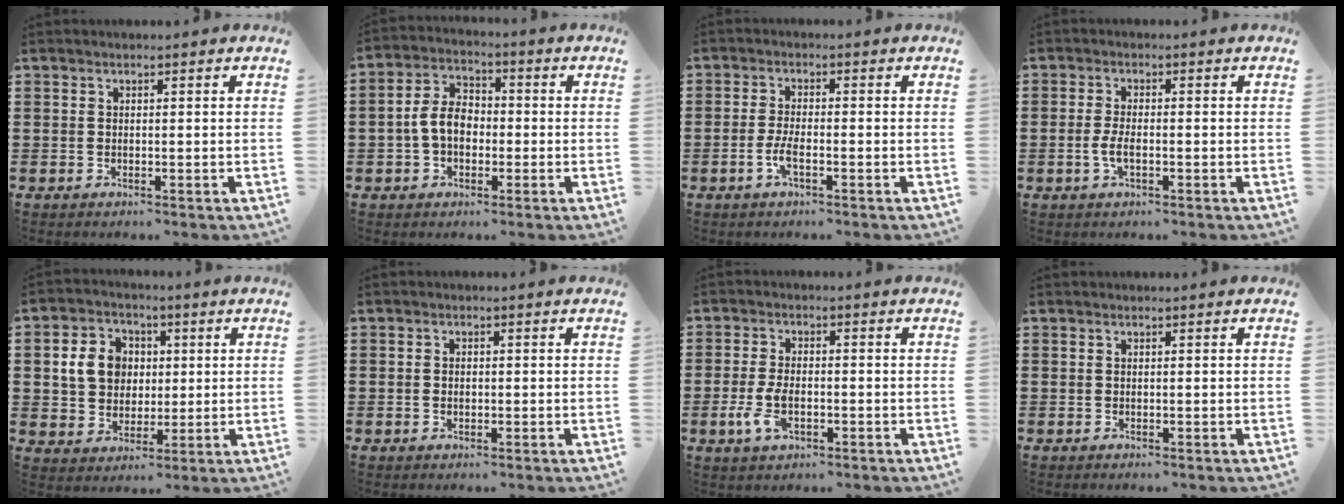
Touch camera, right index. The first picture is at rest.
{"total": 6.3, "force": [-0.9, 4.3, 4.5], "torque": [-0.107, 0.007, -0.024]}
{"total": 3.2, "force": [-1.3, 0.7, 2.8], "torque": [-0.070, -0.008, -0.029]}
{"total": 3.0, "force": [-0.8, 1.0, 2.8], "torque": [-0.063, -0.004, -0.018]}
{"total": 7.6, "force": [1.2, 6.6, 3.6], "torque": [-0.093, 0.019, 0.018]}
{"total": 1.0, "force": [-0.2, 0.7, 0.7], "torque": [-0.016, 0.003, -0.004]}
{"total": 4.7, "force": [-1.6, 2.3, 3.8], "torque": [-0.095, -0.008, -0.032]}
{"total": 0.0}